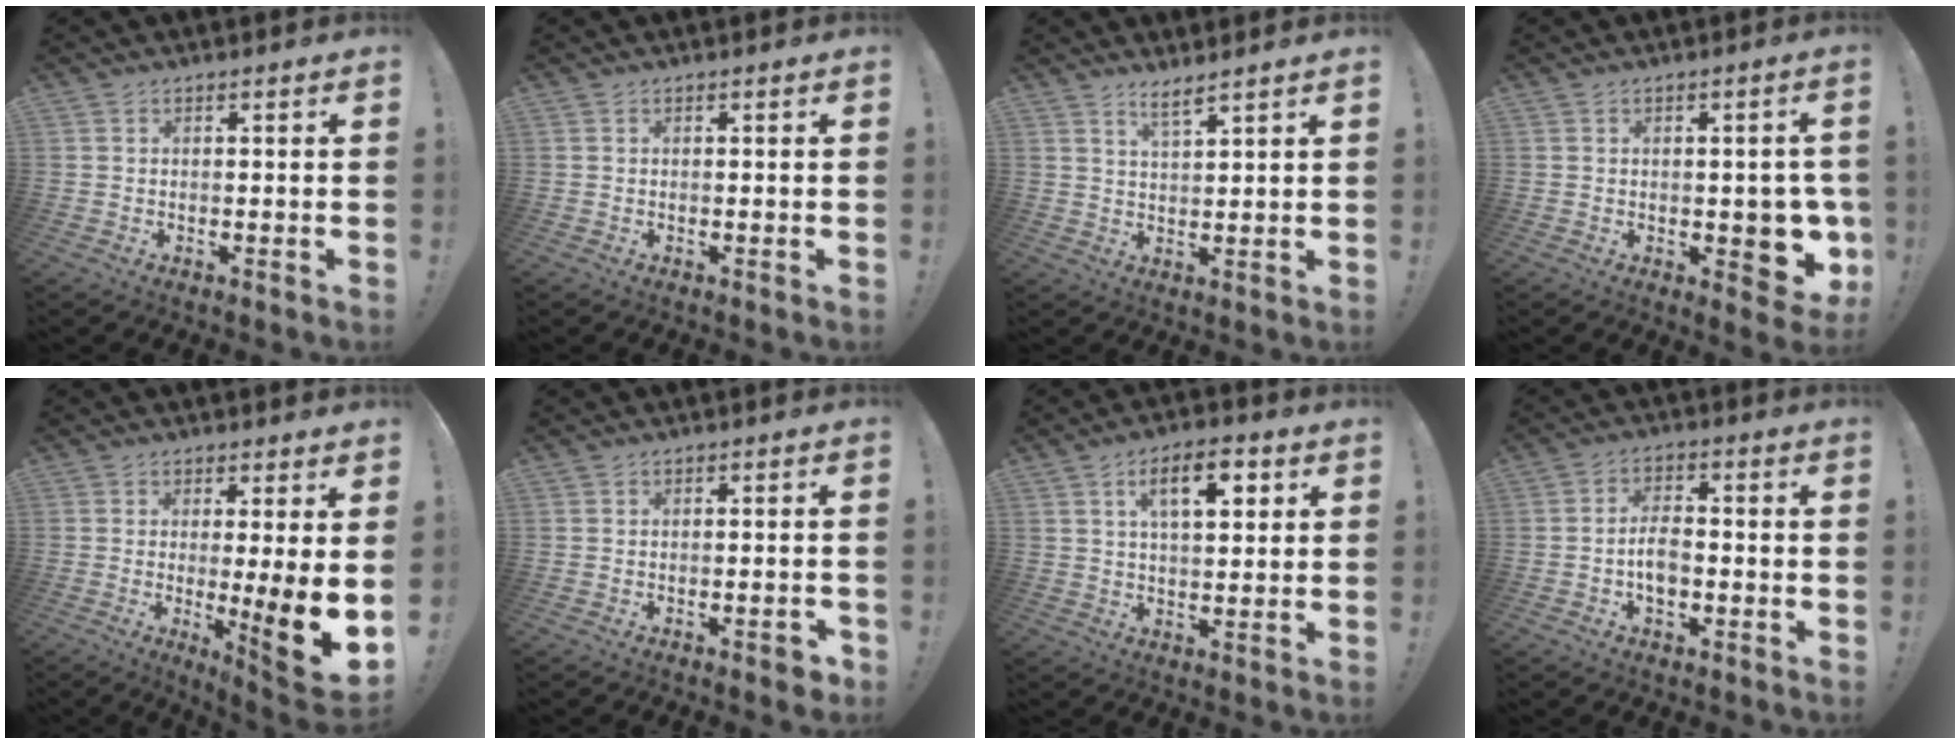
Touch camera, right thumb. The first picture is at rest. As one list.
[{"total": 0.0}, {"total": 4.0, "force": [3.2, -0.3, 2.4], "torque": [-0.043, -0.019, 0.053]}, {"total": 8.8, "force": [-1.9, 5.0, 7.0], "torque": [-0.065, 0.004, -0.021]}, {"total": 11.8, "force": [-1.6, 0.3, 11.7], "torque": [-0.152, -0.019, -0.017]}, {"total": 2.8, "force": [-1.6, 0.8, 2.1], "torque": [-0.022, 0.006, -0.025]}, {"total": 10.3, "force": [3.9, 4.5, 8.4], "torque": [-0.119, -0.003, 0.060]}, {"total": 6.1, "force": [-1.7, 4.0, 4.4], "torque": [-0.066, 0.009, -0.031]}]